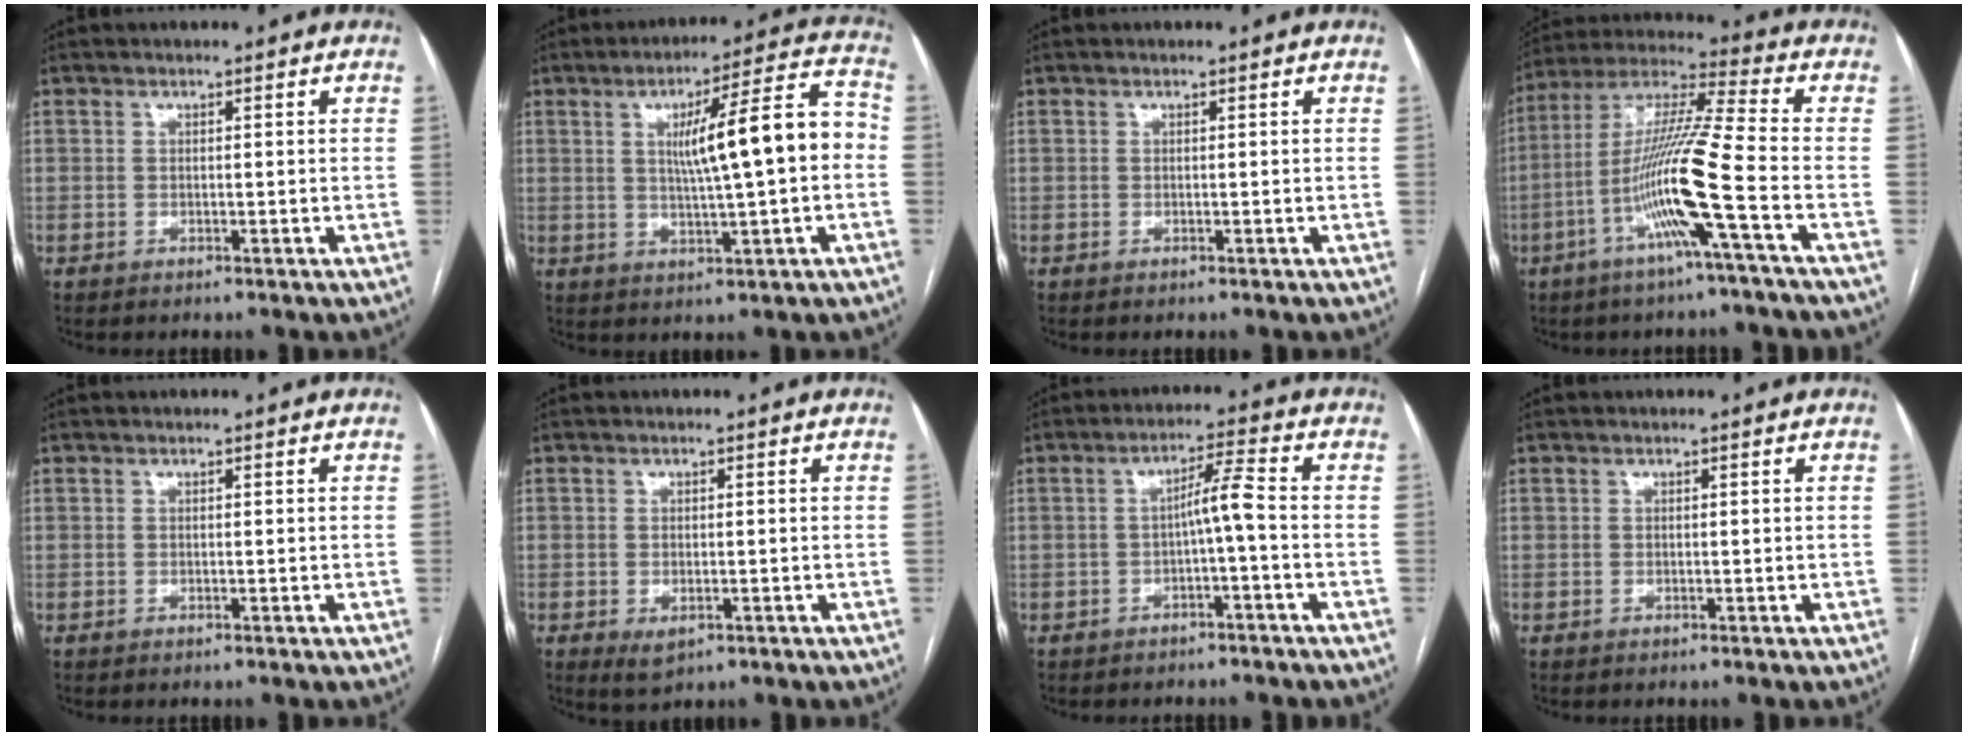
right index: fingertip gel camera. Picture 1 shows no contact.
{"total": 12.5, "force": [0.5, 1.0, 12.5], "torque": [-0.183, 0.025, 0.009]}
{"total": 0.0}
{"total": 14.3, "force": [-4.9, -1.5, 13.4], "torque": [-0.262, 0.000, -0.101]}
{"total": 0.0}
{"total": 2.5, "force": [-0.9, 1.4, 1.8], "torque": [-0.026, -0.004, -0.002]}
{"total": 4.2, "force": [-1.0, -0.2, 4.1], "torque": [-0.068, 0.015, -0.015]}
{"total": 0.0}